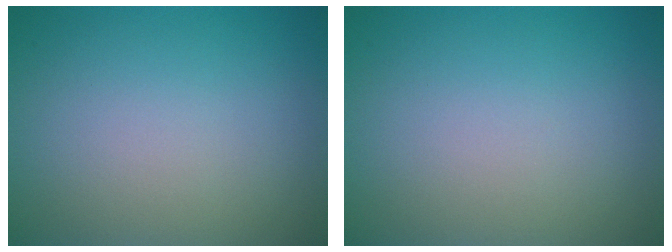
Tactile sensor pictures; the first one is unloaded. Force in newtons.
{"total": 0.0}